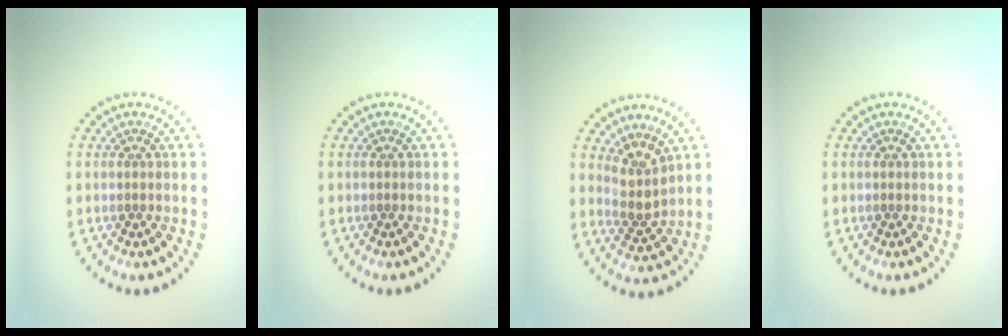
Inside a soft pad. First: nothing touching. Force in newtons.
{"total": 0.0}
{"total": 2.8, "press": 2.2, "slide": 1.8}
{"total": 0.0}